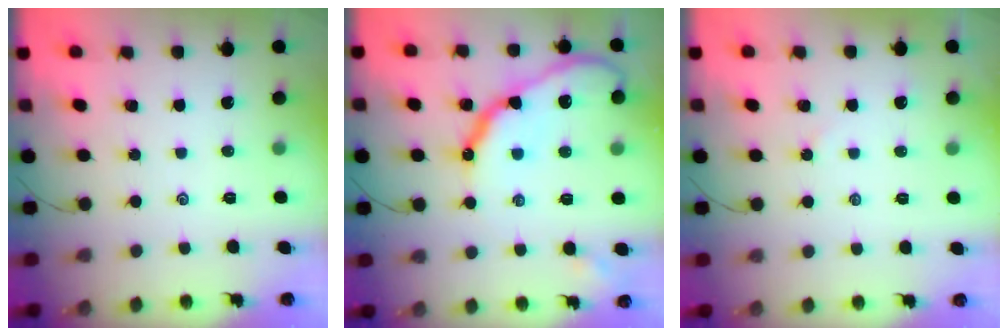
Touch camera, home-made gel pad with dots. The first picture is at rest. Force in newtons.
{"total": 16.5, "press": 16.4, "slide": 1.3}
{"total": 3.0, "press": 2.9, "slide": 0.3}